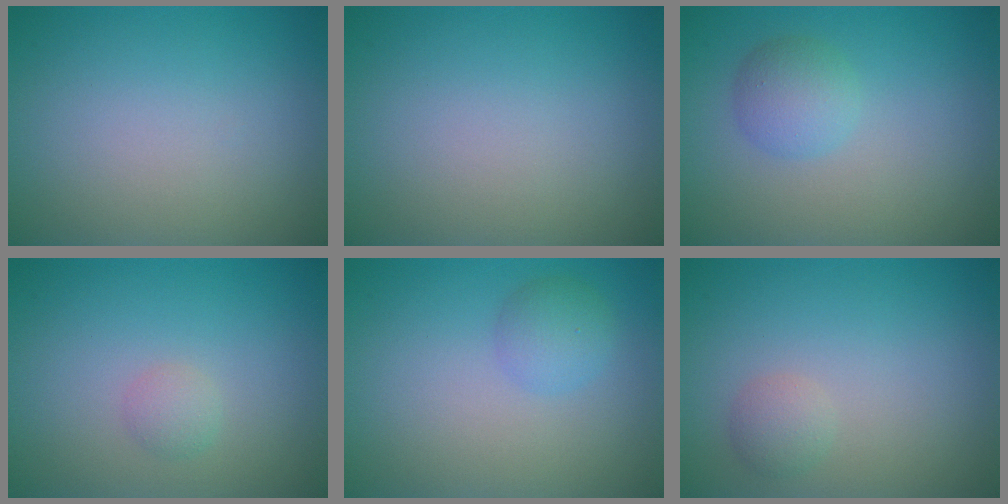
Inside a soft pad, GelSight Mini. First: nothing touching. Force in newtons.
{"total": 0.0}
{"total": 2.5, "press": 2.5, "slide": 0.1}
{"total": 1.1, "press": 1.1, "slide": 0.0}
{"total": 2.0, "press": 2.0, "slide": 0.1}
{"total": 1.3, "press": 1.3, "slide": 0.1}